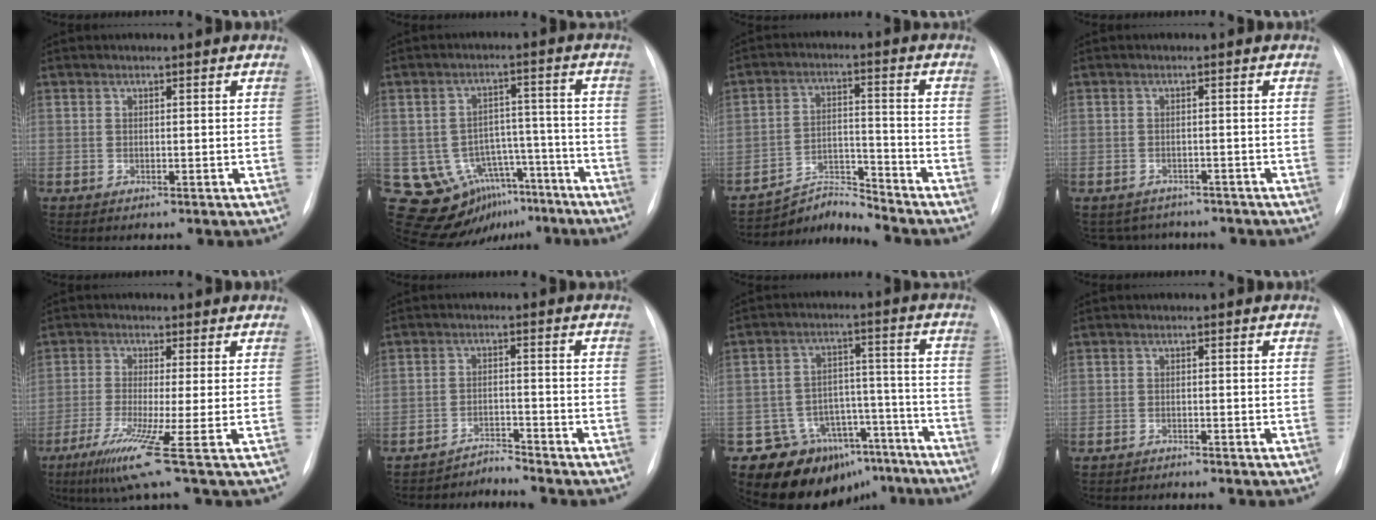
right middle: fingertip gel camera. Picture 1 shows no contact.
{"total": 12.3, "force": [-6.3, 9.5, 4.6], "torque": [-0.063, 0.049, -0.079]}
{"total": 6.5, "force": [-6.2, -1.1, -1.7], "torque": [0.019, 0.019, -0.106]}
{"total": 5.6, "force": [-5.0, 2.5, 0.0], "torque": [0.004, 0.011, -0.059]}
{"total": 8.0, "force": [-3.9, -1.5, 6.8], "torque": [-0.127, -0.031, -0.075]}
{"total": 3.2, "force": [-2.8, -0.8, -1.3], "torque": [0.029, -0.007, -0.045]}
{"total": 14.1, "force": [-10.3, 9.4, 1.9], "torque": [-0.007, 0.077, -0.132]}
{"total": 1.0, "force": [-1.0, 0.0, -0.2], "torque": [0.002, -0.004, -0.018]}